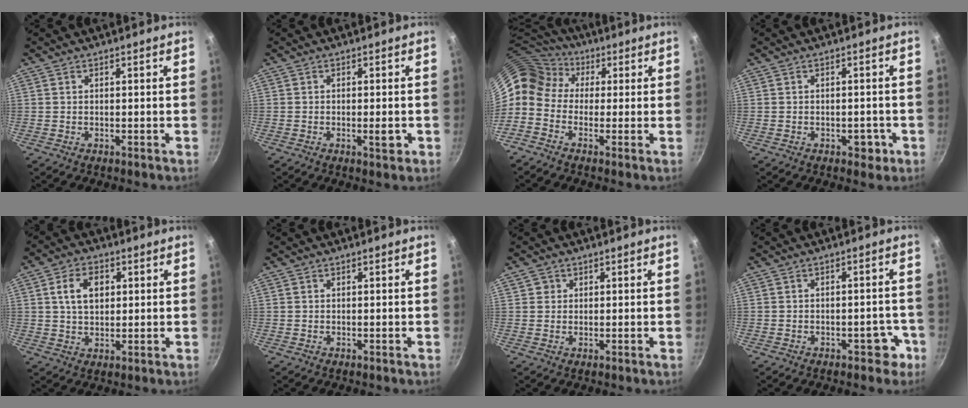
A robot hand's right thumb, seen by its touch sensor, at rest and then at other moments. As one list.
[{"total": 2.5, "force": [-0.7, 0.9, 2.3], "torque": [-0.027, 0.004, -0.010]}, {"total": 10.3, "force": [1.7, 8.9, 4.9], "torque": [-0.096, 0.035, 0.000]}, {"total": 3.0, "force": [-1.2, 2.0, 1.9], "torque": [-0.006, 0.010, -0.010]}, {"total": 7.3, "force": [1.8, 4.9, 5.0], "torque": [-0.072, 0.004, 0.032]}, {"total": 0.0}, {"total": 1.5, "force": [0.5, 1.4, 0.2], "torque": [0.006, 0.004, 0.005]}, {"total": 4.4, "force": [-2.2, 2.9, 2.4], "torque": [0.000, 0.032, -0.017]}]